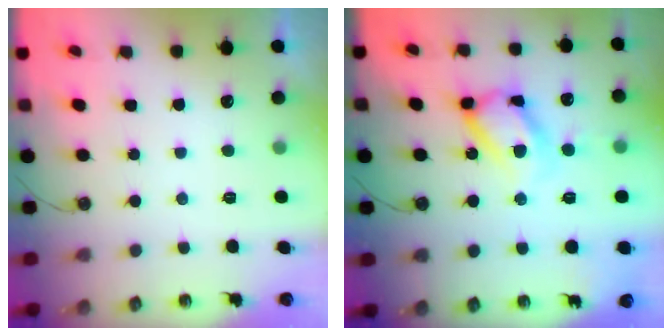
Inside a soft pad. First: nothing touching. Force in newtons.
{"total": 16.7, "press": 16.6, "slide": 1.6}